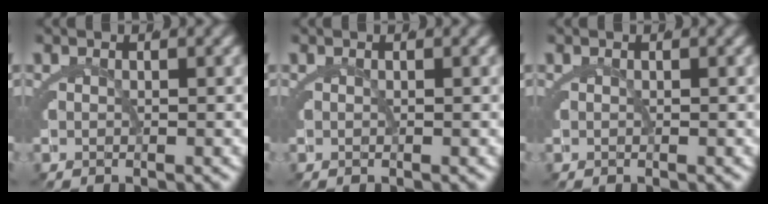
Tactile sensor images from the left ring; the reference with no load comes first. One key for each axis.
{"total": 0.0}
{"total": 0.0}